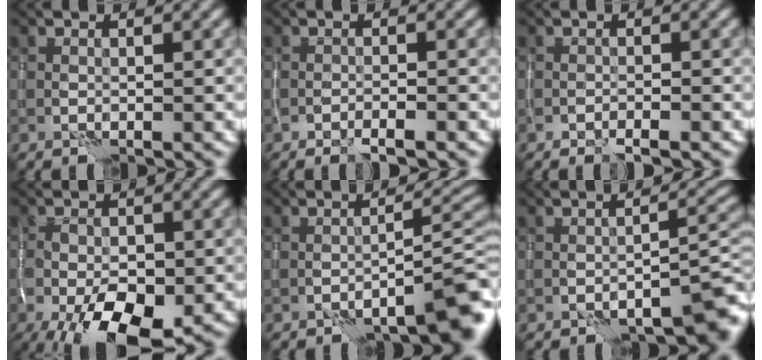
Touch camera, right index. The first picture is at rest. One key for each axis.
{"total": 0.9, "fx": -0.6, "fy": 0.1, "fz": 0.7, "tx": -0.003, "ty": 0.003, "tz": -0.015}
{"total": 0.6, "fx": -0.4, "fy": 0.0, "fz": 0.4, "tx": -0.001, "ty": 0.003, "tz": -0.009}
{"total": 9.3, "fx": -3.9, "fy": 4.5, "fz": 7.1, "tx": -0.123, "ty": -0.019, "tz": -0.062}
{"total": 6.3, "fx": -4.2, "fy": 1.5, "fz": 4.5, "tx": -0.043, "ty": 0.015, "tz": -0.060}
{"total": 5.1, "fx": -3.6, "fy": 1.5, "fz": 3.4, "tx": -0.034, "ty": 0.005, "tz": -0.049}